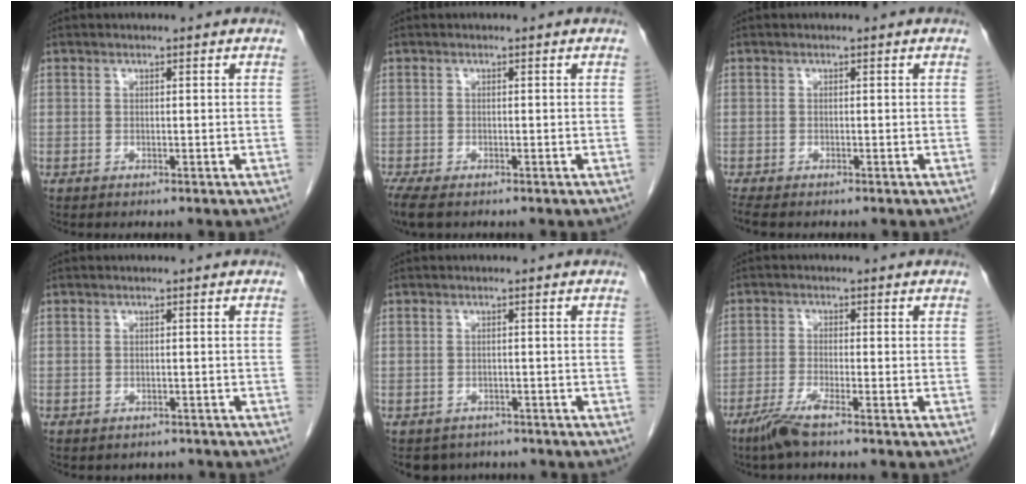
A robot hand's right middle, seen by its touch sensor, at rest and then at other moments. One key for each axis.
{"total": 4.9, "fx": -3.6, "fy": 1.8, "fz": 2.8, "tx": -0.060, "ty": -0.016, "tz": -0.059}
{"total": 2.5, "fx": -2.1, "fy": 0.6, "fz": 1.2, "tx": -0.025, "ty": -0.009, "tz": -0.033}
{"total": 2.1, "fx": -1.7, "fy": 1.1, "fz": 0.1, "tx": -0.004, "ty": 0.002, "tz": -0.023}
{"total": 4.2, "fx": -3.6, "fy": 2.3, "fz": 0.2, "tx": 0.004, "ty": 0.005, "tz": -0.047}
{"total": 4.1, "fx": -3.0, "fy": -0.2, "fz": 2.8, "tx": -0.064, "ty": -0.011, "tz": -0.064}